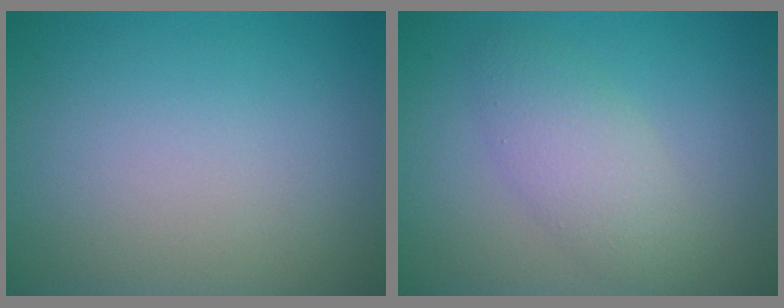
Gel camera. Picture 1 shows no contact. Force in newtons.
{"total": 3.3, "press": 3.3, "slide": 0.2}